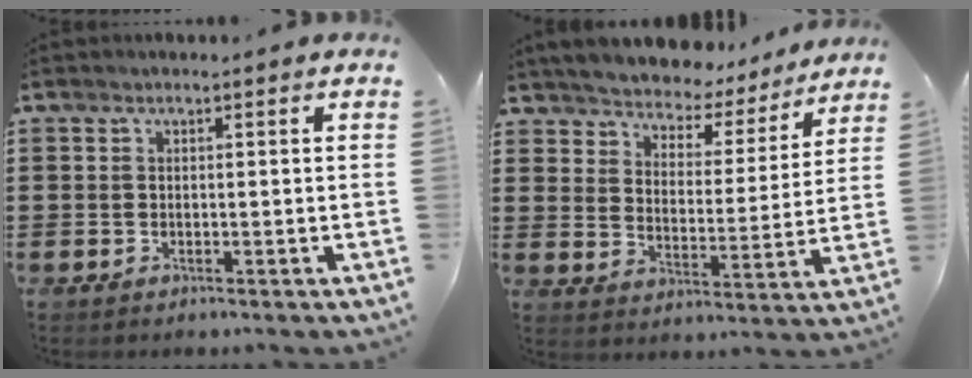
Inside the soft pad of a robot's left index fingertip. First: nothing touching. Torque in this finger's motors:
{"motor_torque": [2.14, 0.00, 1.05, 0.20]}